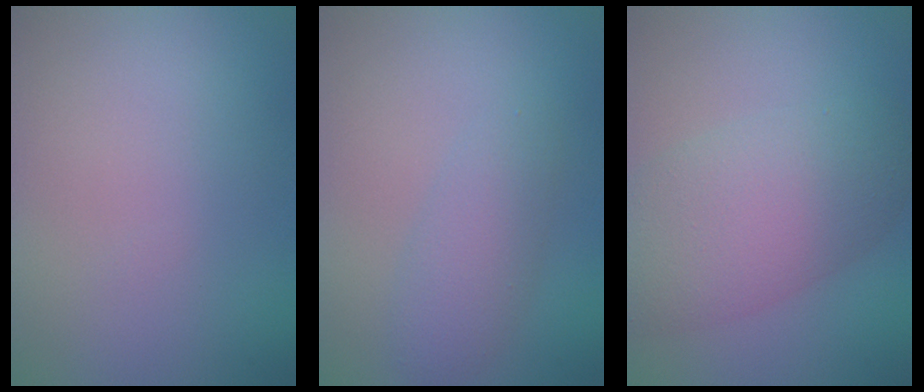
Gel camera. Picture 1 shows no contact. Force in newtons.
{"total": 2.7, "press": 2.7, "slide": 0.1}
{"total": 7.9, "press": 7.9, "slide": 0.1}